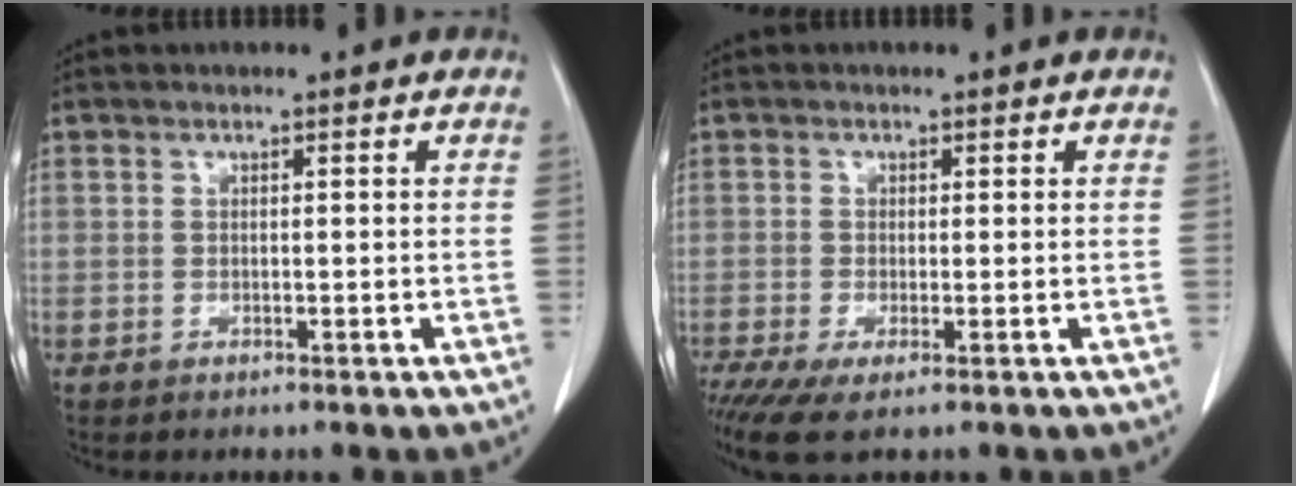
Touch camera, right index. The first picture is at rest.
{"total": 4.9, "force": [-2.7, 1.1, 3.9], "torque": [-0.069, -0.015, -0.048]}